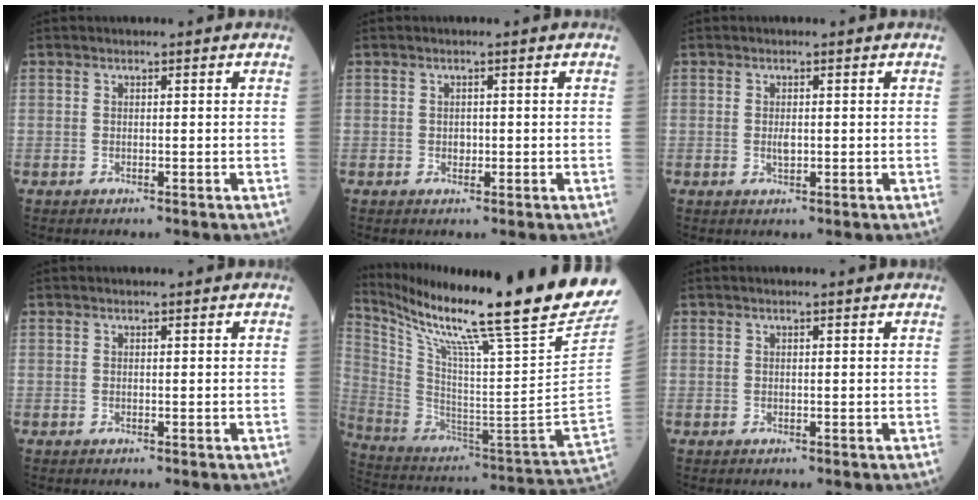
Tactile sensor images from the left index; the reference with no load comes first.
{"total": 0.9, "force": [0.0, 0.7, 0.5], "torque": [-0.008, 0.002, -0.001]}
{"total": 1.3, "force": [0.1, 0.4, 1.2], "torque": [-0.023, -0.002, 0.002]}
{"total": 0.5, "force": [0.5, -0.1, 0.3], "torque": [-0.009, 0.000, 0.010]}
{"total": 33.2, "force": [26.5, -0.8, 20.0], "torque": [-0.360, -0.109, 0.396]}
{"total": 1.4, "force": [1.2, -0.2, 0.7], "torque": [-0.014, 0.007, 0.018]}